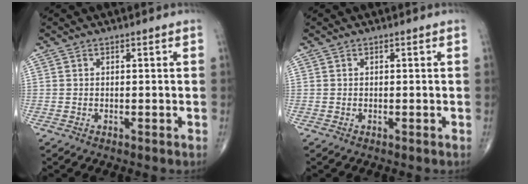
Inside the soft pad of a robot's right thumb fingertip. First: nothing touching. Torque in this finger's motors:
{"motor_torque": [0.10, -0.04, -0.06, 0.04, 0.02]}